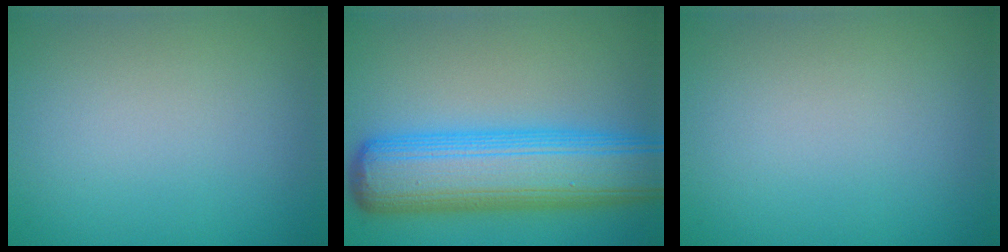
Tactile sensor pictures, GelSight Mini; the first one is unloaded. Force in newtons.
{"total": 10.2, "press": 10.2, "slide": 0.3}
{"total": 0.0}